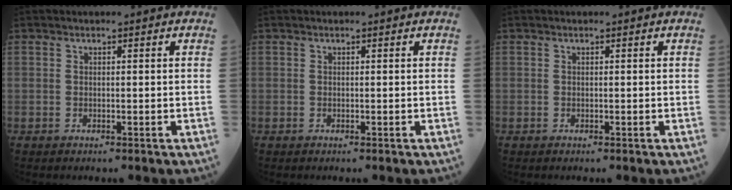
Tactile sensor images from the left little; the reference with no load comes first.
{"total": 0.0}
{"total": 0.0}